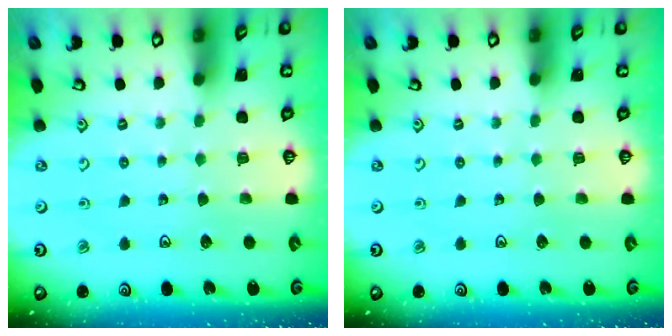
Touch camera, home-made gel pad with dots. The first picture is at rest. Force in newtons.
{"total": 0.0}